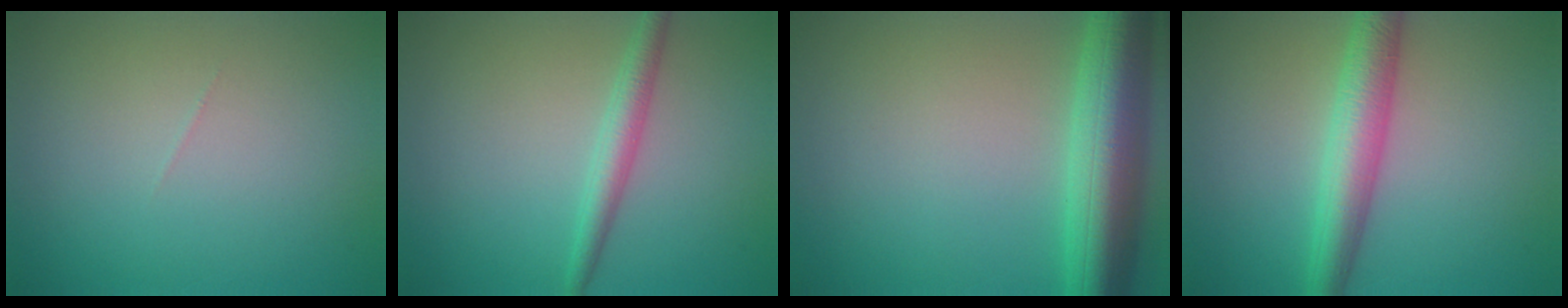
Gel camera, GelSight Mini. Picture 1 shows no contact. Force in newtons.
{"total": 2.4, "press": 2.4, "slide": 0.1}
{"total": 8.2, "press": 8.2, "slide": 0.4}
{"total": 4.9, "press": 4.9, "slide": 0.1}